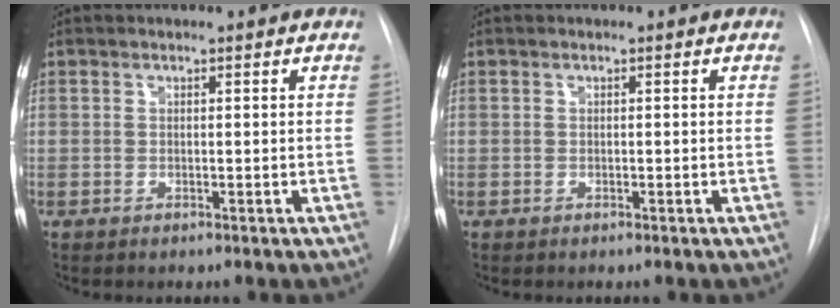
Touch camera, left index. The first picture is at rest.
{"total": 0.0}